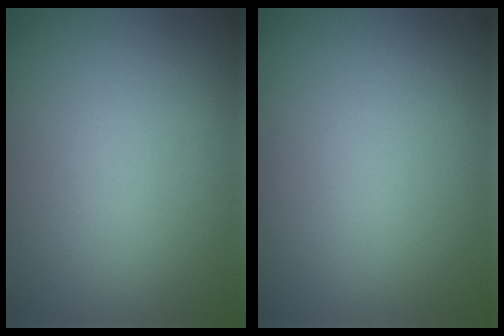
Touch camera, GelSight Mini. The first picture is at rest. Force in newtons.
{"total": 0.0}